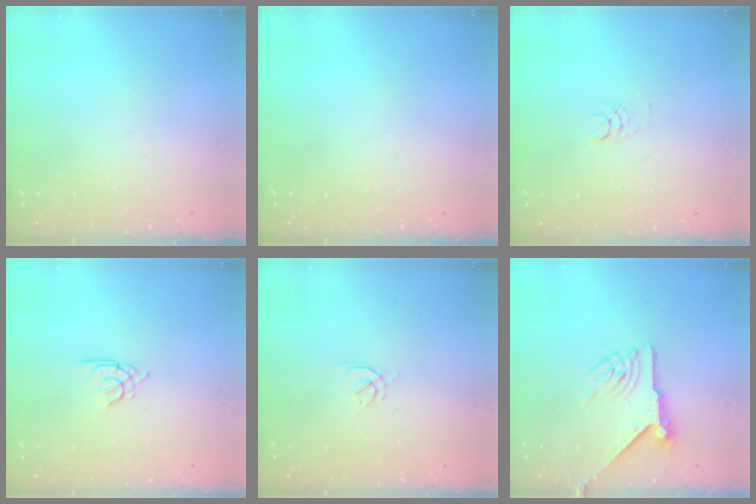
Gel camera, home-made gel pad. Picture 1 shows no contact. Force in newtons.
{"total": 0.0}
{"total": 2.9, "press": 2.8, "slide": 0.3}
{"total": 3.3, "press": 3.3, "slide": 0.3}
{"total": 1.5, "press": 1.4, "slide": 0.6}
{"total": 6.4, "press": 6.4, "slide": 0.1}